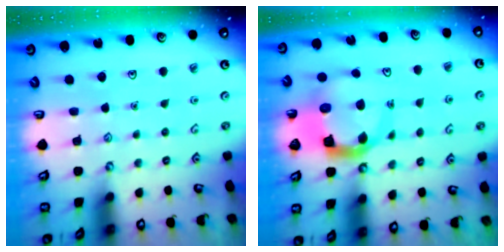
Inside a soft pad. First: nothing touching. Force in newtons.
{"total": 9.3, "press": 9.2, "slide": 1.2}